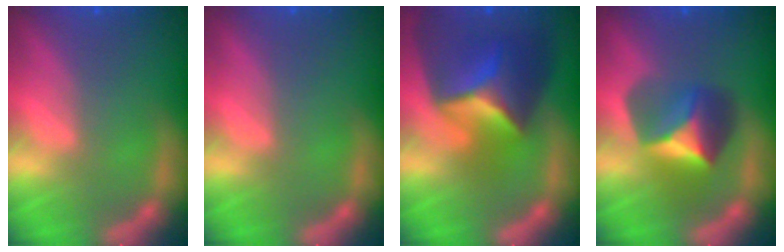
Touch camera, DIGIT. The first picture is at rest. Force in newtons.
{"total": 0.0}
{"total": 8.9}
{"total": 5.4}